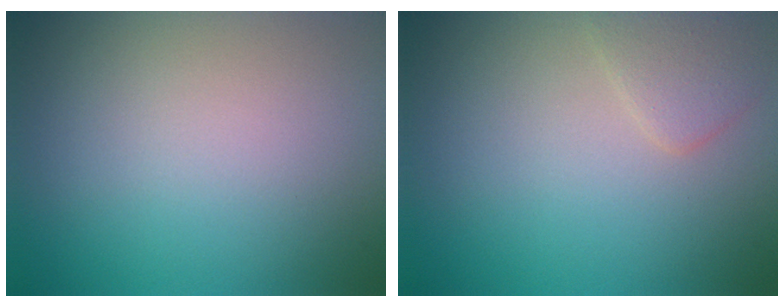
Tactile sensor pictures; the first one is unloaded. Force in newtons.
{"total": 1.6, "press": 1.6, "slide": 0.1}